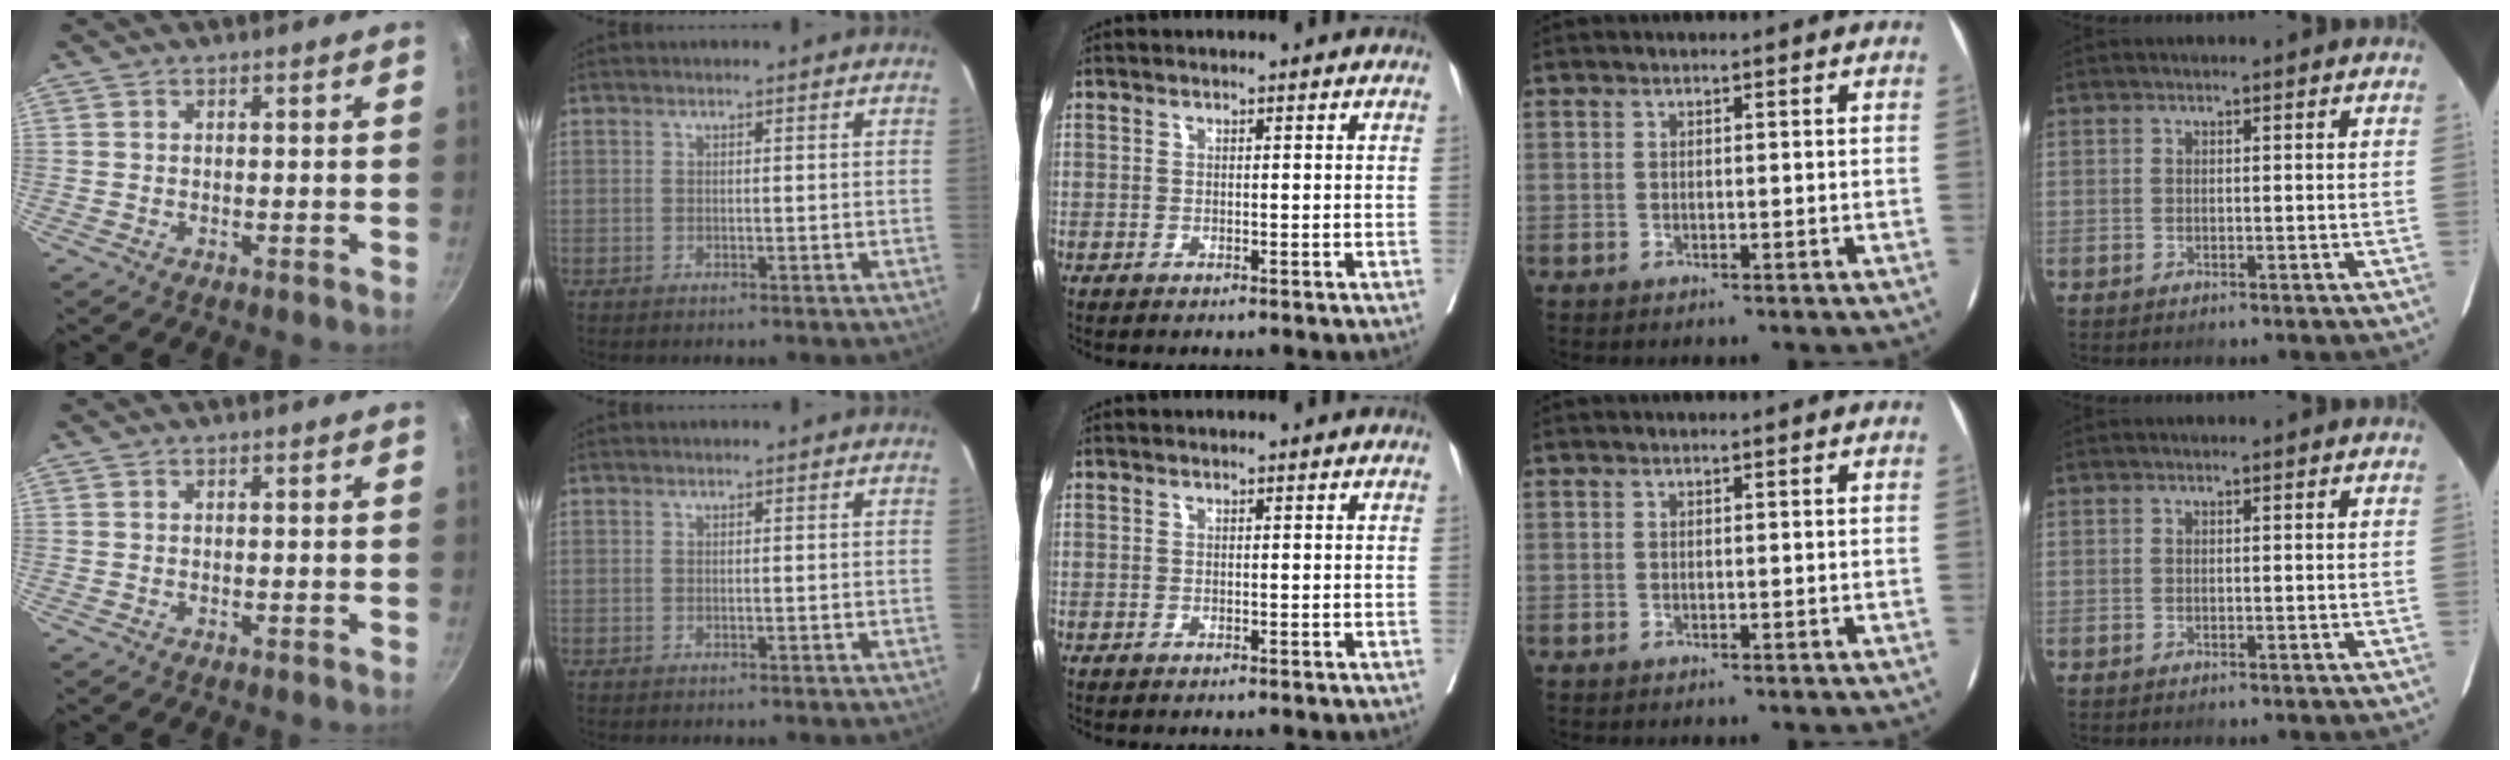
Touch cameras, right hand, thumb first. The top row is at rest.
{}